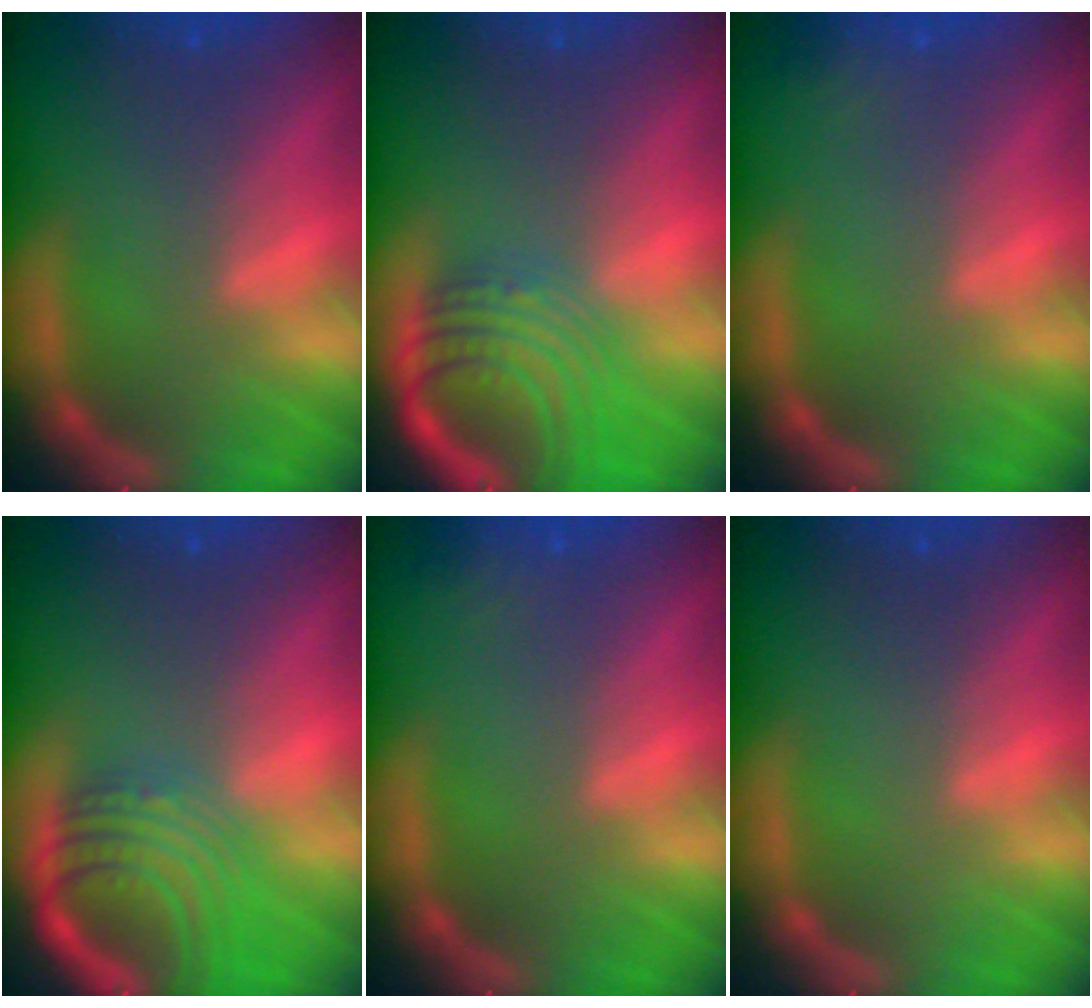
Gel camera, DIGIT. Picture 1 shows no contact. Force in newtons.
{"total": 8.5}
{"total": 1.4}
{"total": 8.1}
{"total": 1.4}
{"total": 0.0}